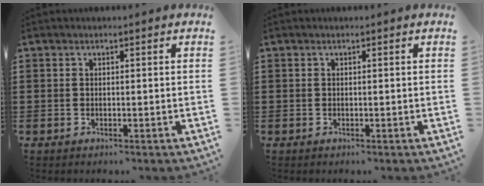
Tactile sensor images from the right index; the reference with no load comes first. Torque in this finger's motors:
{"motor_torque": [-0.34, 0.58, 0.00, 0.00]}